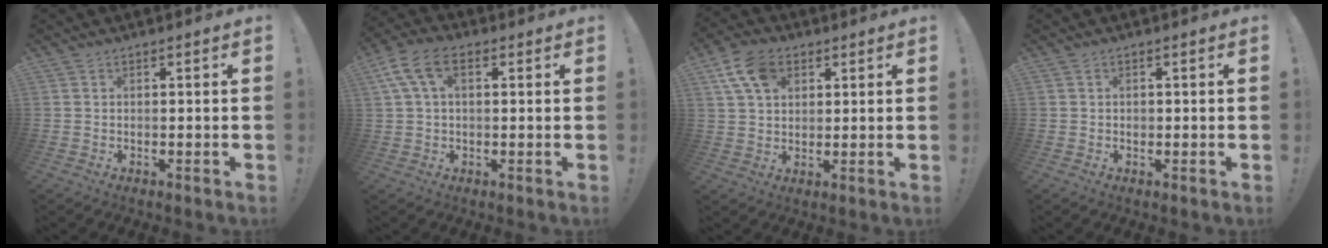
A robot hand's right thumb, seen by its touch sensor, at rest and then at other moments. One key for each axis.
{"total": 9.0, "fx": 2.8, "fy": 5.3, "fz": 6.7, "tx": -0.131, "ty": 0.009, "tz": 0.058}
{"total": 10.9, "fx": 4.7, "fy": 7.3, "fz": 6.6, "tx": -0.123, "ty": 0.000, "tz": 0.092}
{"total": 0.6, "fx": -0.1, "fy": 0.6, "fz": 0.1, "tx": 0.000, "ty": 0.003, "tz": -0.002}